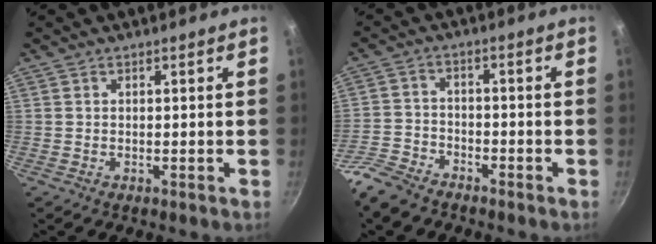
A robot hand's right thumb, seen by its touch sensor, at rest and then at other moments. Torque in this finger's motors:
{"motor_torque": [0.94, 0.08, 0.66, -0.62, 0.02]}